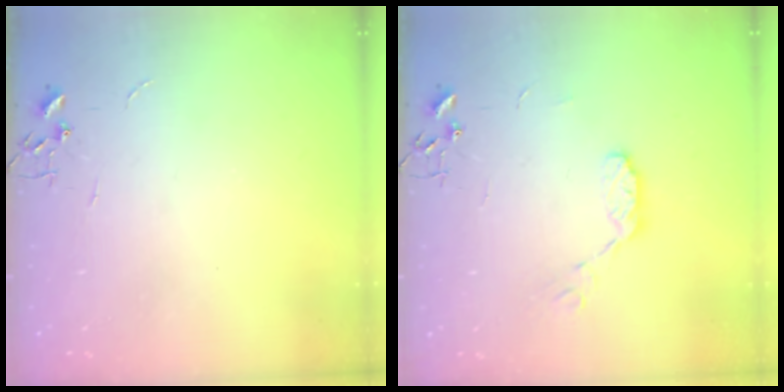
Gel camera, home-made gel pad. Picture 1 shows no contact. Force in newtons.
{"total": 6.8, "press": 6.8, "slide": 0.5}